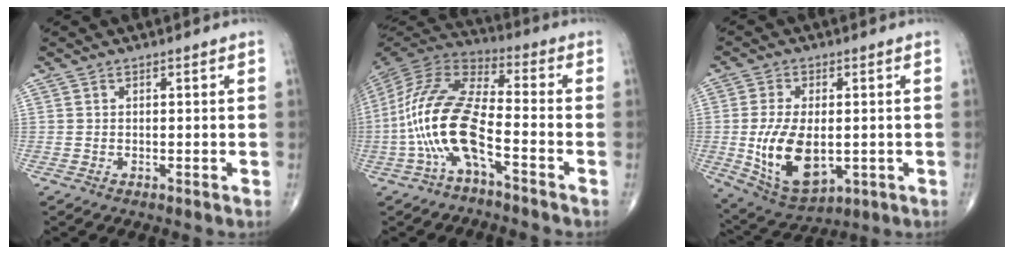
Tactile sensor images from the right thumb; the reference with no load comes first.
{"total": 15.8, "force": [-5.3, 5.4, 13.9], "torque": [-0.305, 0.051, -0.106]}
{"total": 13.7, "force": [-1.5, 7.6, 11.3], "torque": [-0.201, -0.013, -0.005]}